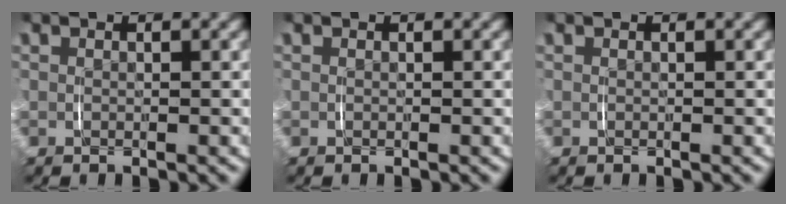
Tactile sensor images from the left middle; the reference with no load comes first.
{"total": 0.0}
{"total": 0.0}